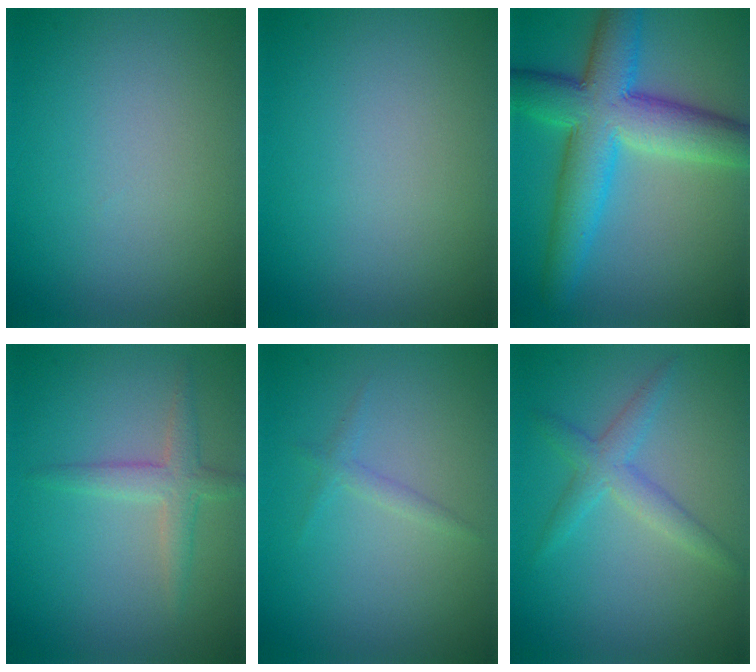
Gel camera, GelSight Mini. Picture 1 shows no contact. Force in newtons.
{"total": 0.0}
{"total": 9.4, "press": 9.4, "slide": 0.1}
{"total": 2.5, "press": 2.4, "slide": 0.3}
{"total": 1.0, "press": 1.0, "slide": 0.1}
{"total": 2.5, "press": 2.5, "slide": 0.1}